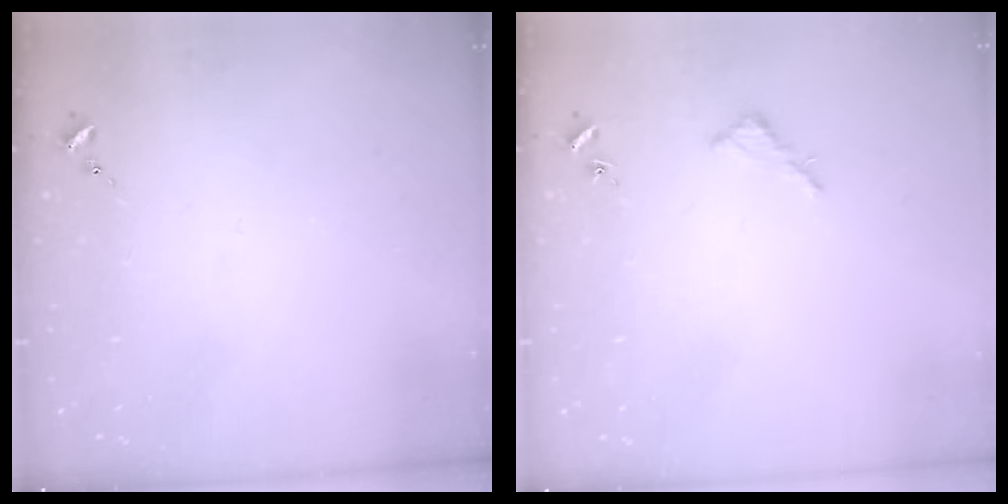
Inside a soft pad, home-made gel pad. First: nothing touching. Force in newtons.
{"total": 2.6, "press": 2.6, "slide": 0.2}